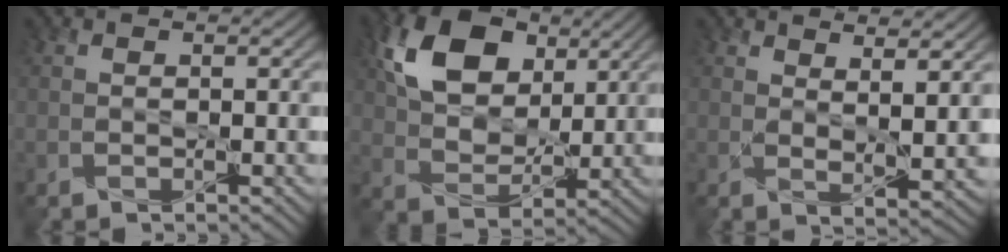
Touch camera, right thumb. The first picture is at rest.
{"total": 11.5, "force": [4.8, 7.6, 7.3], "torque": [-0.162, 0.014, 0.085]}
{"total": 5.0, "force": [3.4, 1.0, 3.6], "torque": [-0.068, -0.006, 0.065]}